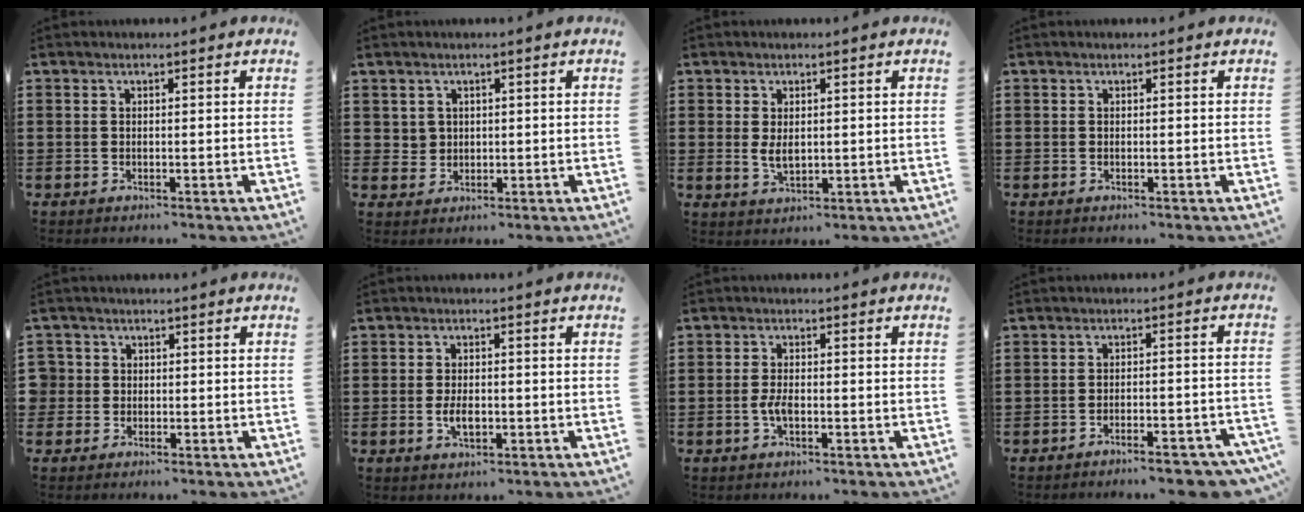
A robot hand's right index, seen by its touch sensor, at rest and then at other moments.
{"total": 2.0, "force": [0.9, 1.9, 0.1], "torque": [-0.011, 0.010, 0.016]}
{"total": 2.7, "force": [0.3, 1.3, 2.3], "torque": [-0.040, -0.004, 0.004]}
{"total": 0.0}
{"total": 2.3, "force": [0.0, 2.3, 0.2], "torque": [-0.016, 0.009, -0.003]}
{"total": 3.4, "force": [-0.7, 1.5, 3.0], "torque": [-0.056, -0.002, -0.010]}
{"total": 2.5, "force": [-0.8, 0.7, 2.3], "torque": [-0.059, -0.008, -0.017]}
{"total": 4.7, "force": [-4.2, 0.3, 2.1], "torque": [-0.034, -0.005, -0.077]}